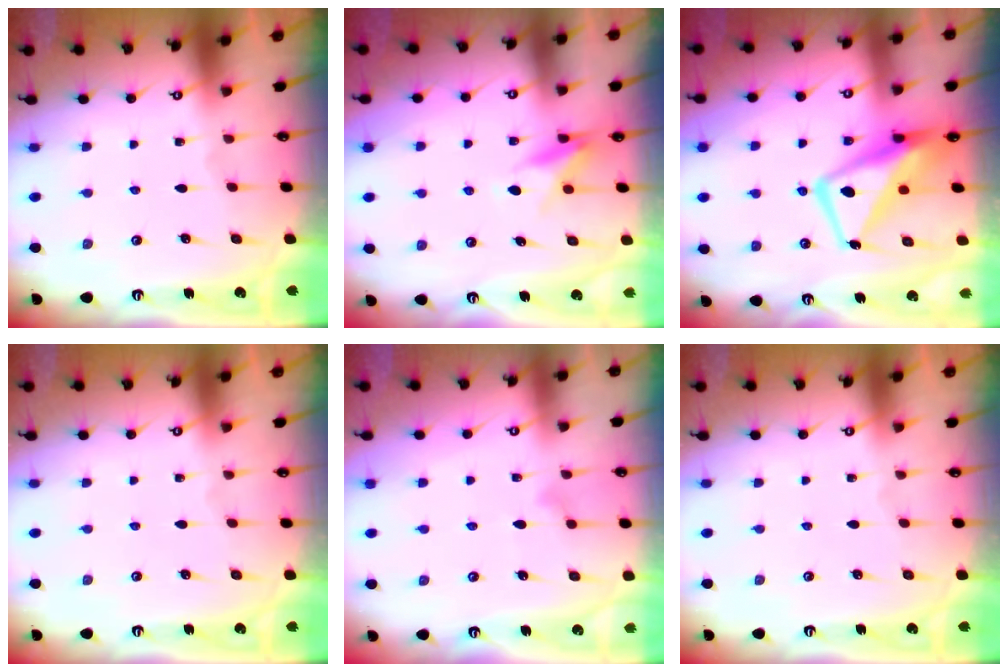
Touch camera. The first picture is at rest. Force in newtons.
{"total": 8.5, "press": 8.5, "slide": 1.0}
{"total": 12.0, "press": 11.9, "slide": 1.4}
{"total": 0.0}
{"total": 8.0, "press": 8.0, "slide": 0.5}
{"total": 0.0}